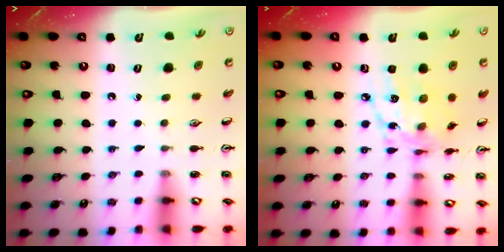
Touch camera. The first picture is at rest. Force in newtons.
{"total": 13.8, "press": 13.8, "slide": 0.8}